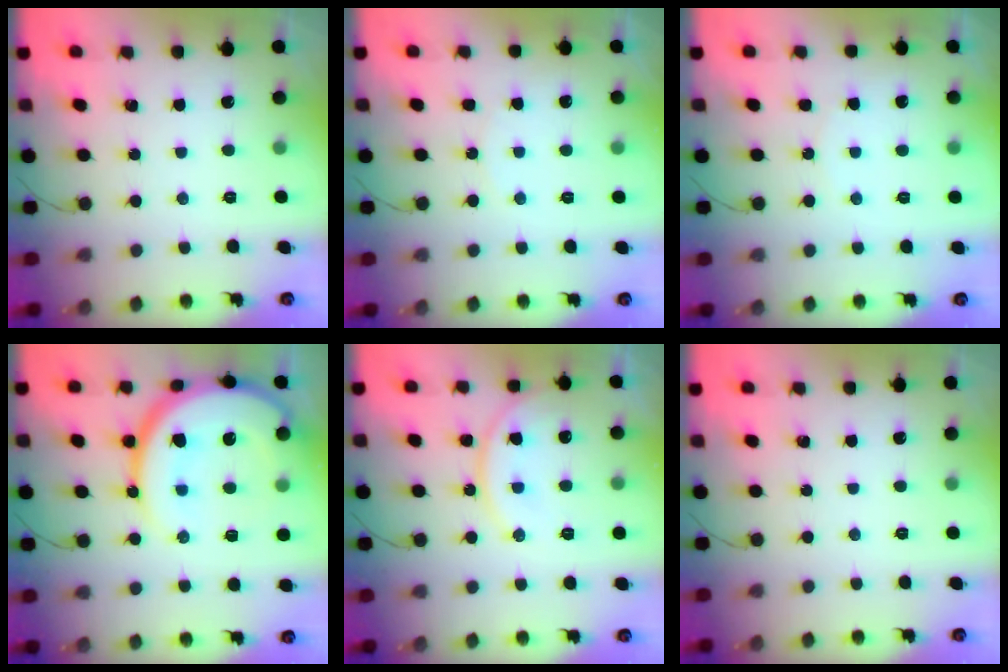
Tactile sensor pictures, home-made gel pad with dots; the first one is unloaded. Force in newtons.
{"total": 4.8, "press": 4.8, "slide": 0.4}
{"total": 4.2, "press": 4.1, "slide": 0.5}
{"total": 21.8, "press": 21.7, "slide": 2.0}
{"total": 13.2, "press": 13.0, "slide": 1.8}
{"total": 0.0}